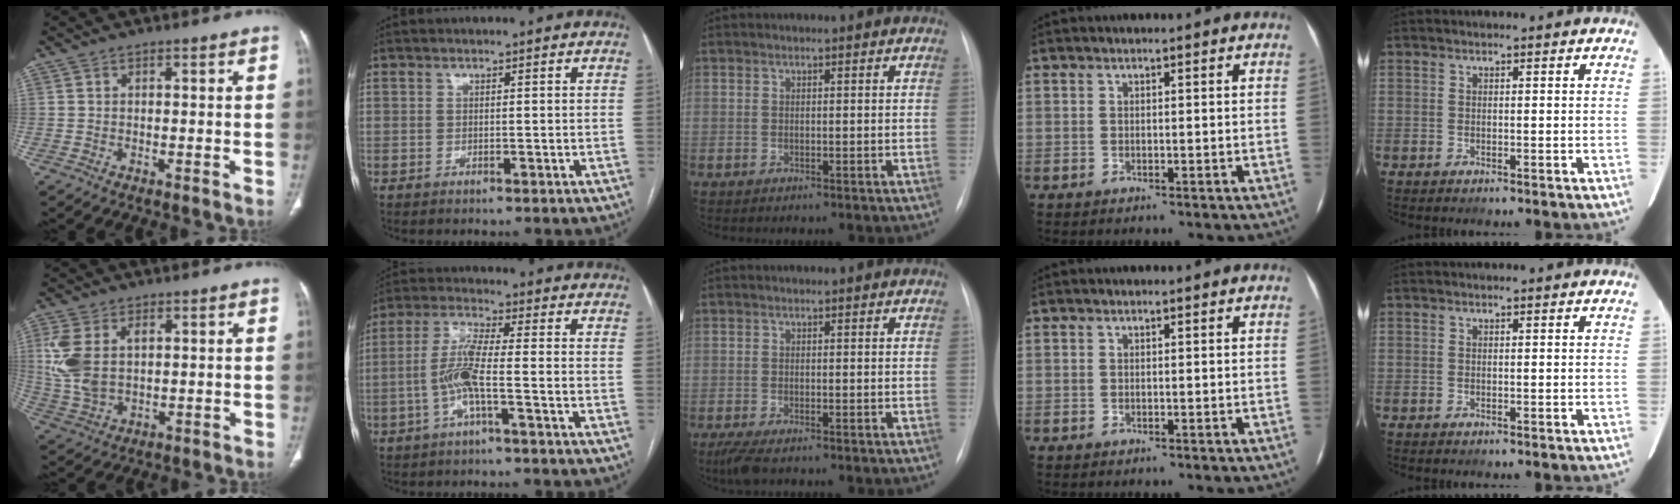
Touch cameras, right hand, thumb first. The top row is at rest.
{"thumb": {"total": 10.2, "force": [2.2, 6.2, 7.8], "torque": [-0.178, 0.001, 0.054]}, "index": {"total": 6.7, "force": [-2.0, 0.1, 6.4], "torque": [-0.135, 0.010, -0.041]}, "middle": {"total": 3.5, "force": [-2.5, 0.9, 2.3], "torque": [-0.049, -0.012, -0.040]}}